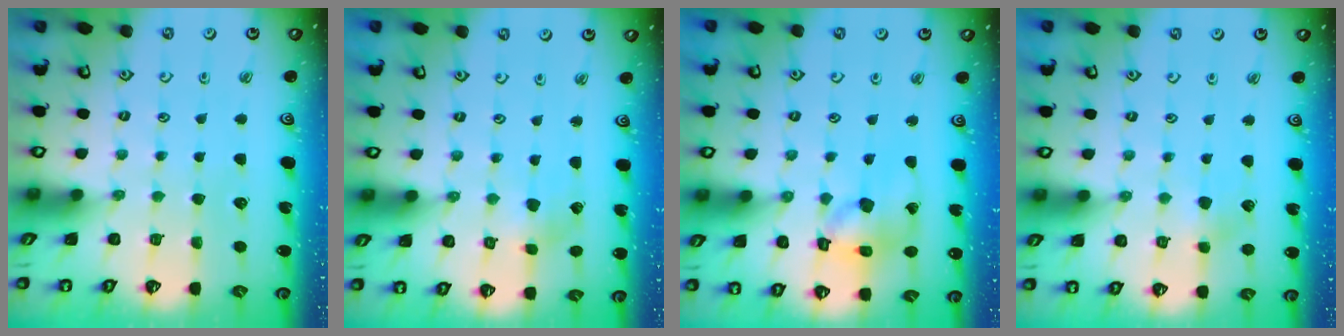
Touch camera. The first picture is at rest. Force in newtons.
{"total": 1.5, "press": 1.5, "slide": 0.2}
{"total": 12.0, "press": 11.8, "slide": 1.7}
{"total": 5.8, "press": 5.8, "slide": 0.6}